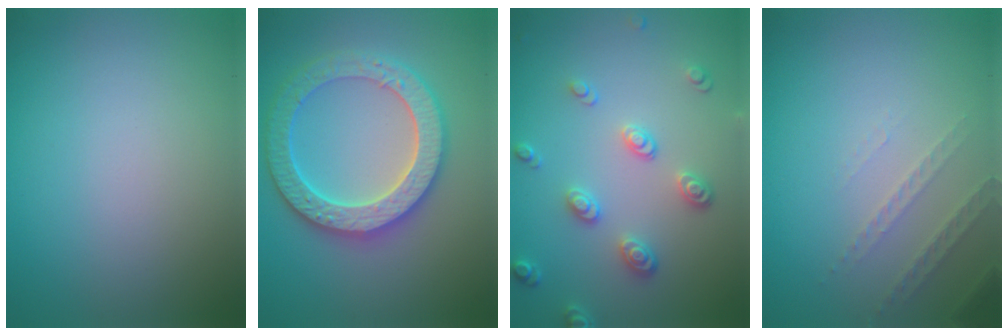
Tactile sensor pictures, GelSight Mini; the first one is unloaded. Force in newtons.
{"total": 6.4, "press": 6.3, "slide": 1.3}
{"total": 3.4, "press": 2.8, "slide": 1.9}
{"total": 1.9, "press": 1.8, "slide": 0.6}